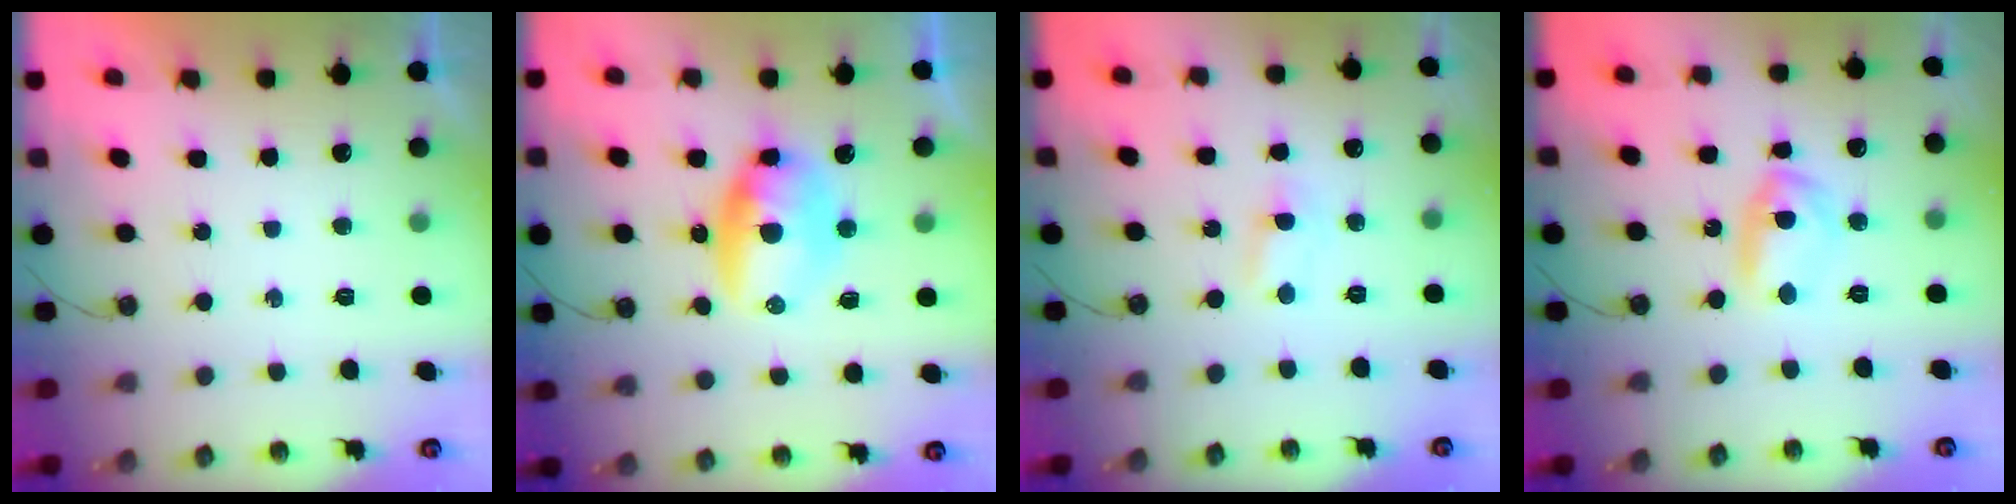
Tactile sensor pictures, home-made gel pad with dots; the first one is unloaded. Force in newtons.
{"total": 10.3, "press": 10.0, "slide": 2.7}
{"total": 1.4, "press": 1.4, "slide": 0.3}
{"total": 8.7, "press": 8.7, "slide": 0.7}